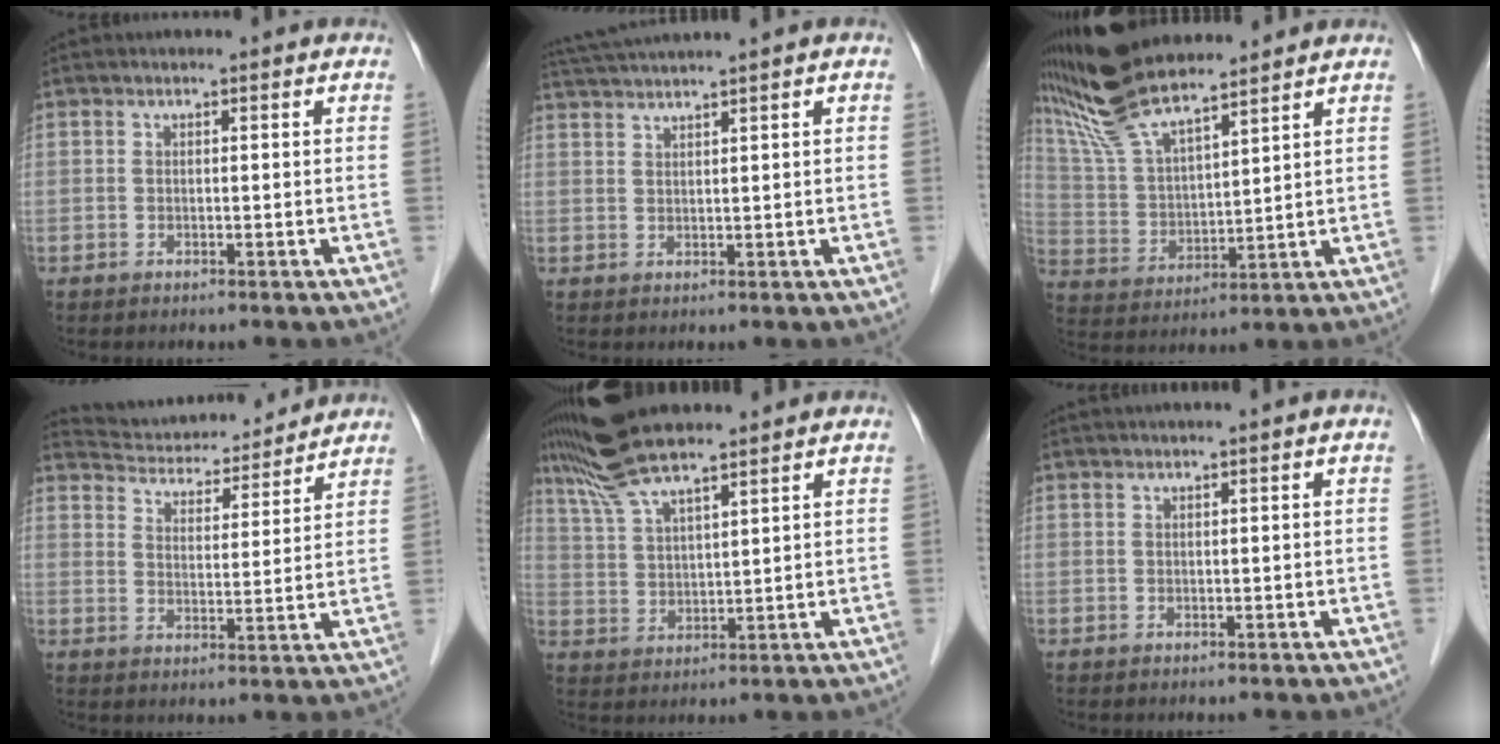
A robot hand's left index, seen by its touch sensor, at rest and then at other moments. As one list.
[{"total": 5.1, "force": [4.4, -1.6, 2.0], "torque": [-0.038, 0.014, 0.087]}, {"total": 14.2, "force": [12.1, 2.6, 7.0], "torque": [-0.150, 0.013, 0.238]}, {"total": 14.7, "force": [14.2, 2.6, 3.1], "torque": [-0.047, 0.009, 0.208]}, {"total": 10.9, "force": [9.0, 1.7, 5.8], "torque": [-0.118, 0.026, 0.173]}, {"total": 1.9, "force": [1.5, -0.6, 1.0], "torque": [-0.013, 0.007, 0.032]}]